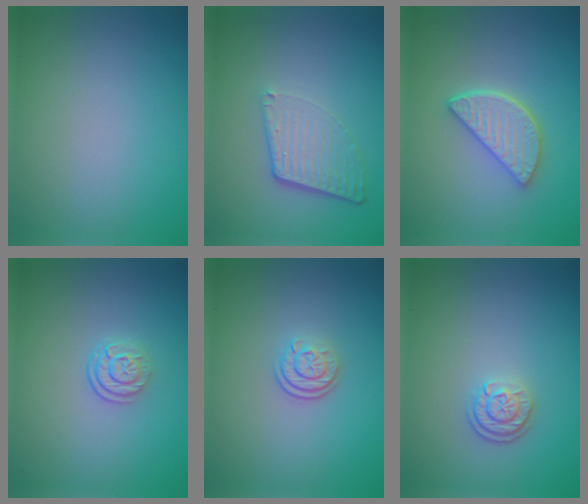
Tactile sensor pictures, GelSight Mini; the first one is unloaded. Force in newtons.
{"total": 4.1, "press": 2.7, "slide": 3.1}
{"total": 4.1, "press": 3.3, "slide": 2.5}
{"total": 2.5, "press": 1.8, "slide": 1.8}
{"total": 2.3, "press": 1.7, "slide": 1.5}
{"total": 2.4, "press": 1.9, "slide": 1.5}